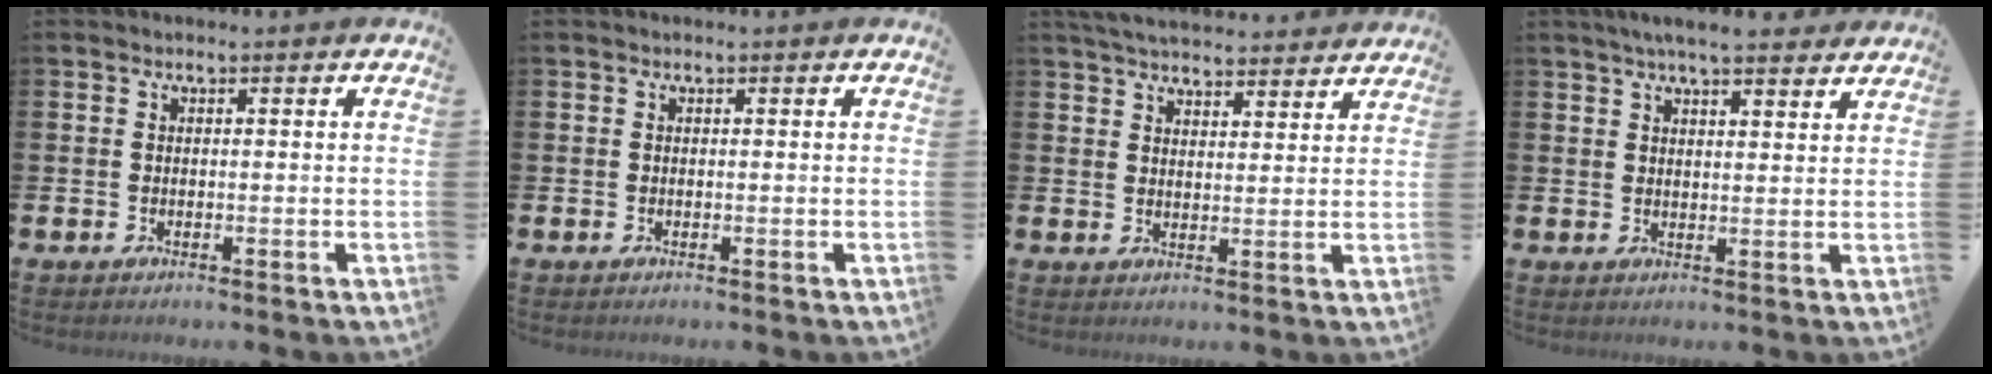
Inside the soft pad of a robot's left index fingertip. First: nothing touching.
{"total": 0.0}
{"total": 4.8, "force": [4.8, 0.5, 0.7], "torque": [-0.022, -0.026, 0.085]}
{"total": 4.9, "force": [4.6, 0.4, 1.8], "torque": [-0.036, -0.016, 0.081]}